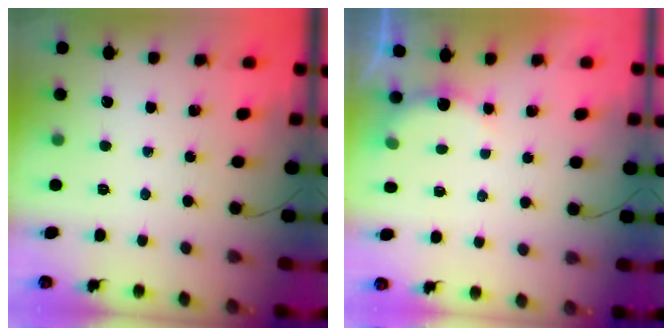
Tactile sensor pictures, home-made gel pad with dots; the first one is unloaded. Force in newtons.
{"total": 3.9, "press": 3.9, "slide": 0.3}